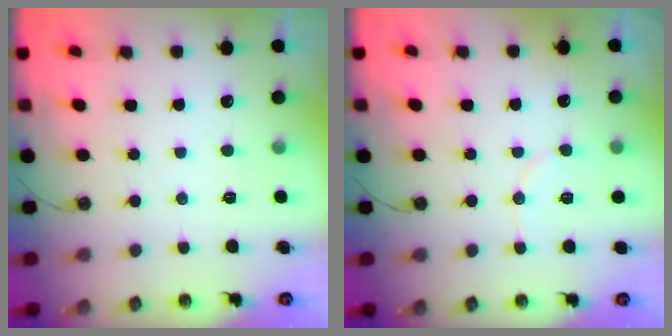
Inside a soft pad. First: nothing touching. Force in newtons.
{"total": 7.1, "press": 7.0, "slide": 1.2}